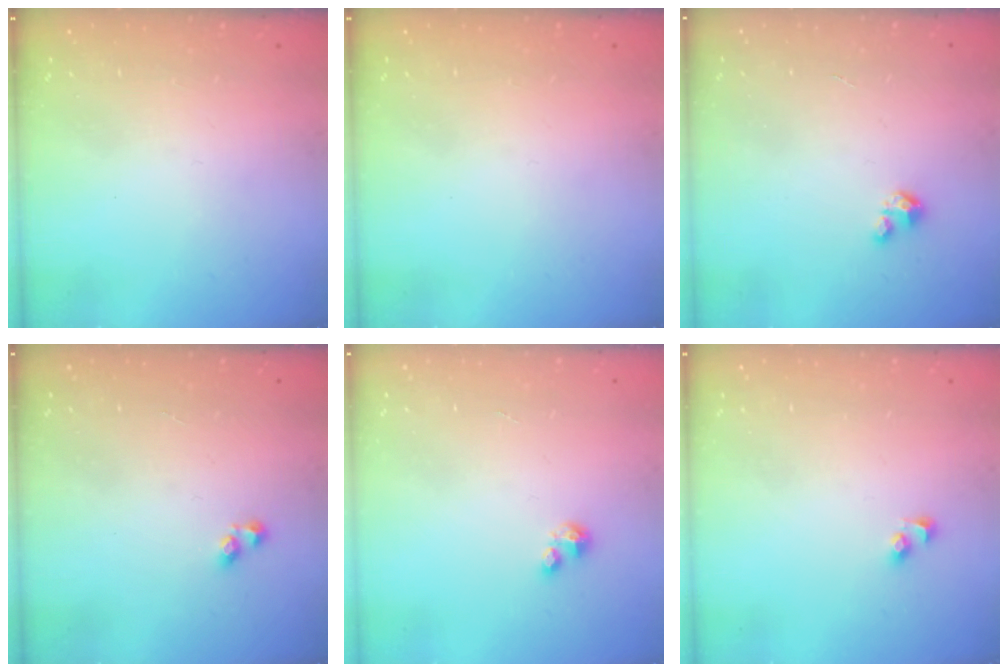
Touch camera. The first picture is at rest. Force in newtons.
{"total": 0.0}
{"total": 2.7, "press": 2.7, "slide": 0.2}
{"total": 2.9, "press": 2.6, "slide": 1.3}
{"total": 1.7, "press": 1.7, "slide": 0.4}
{"total": 2.5, "press": 2.5, "slide": 0.3}